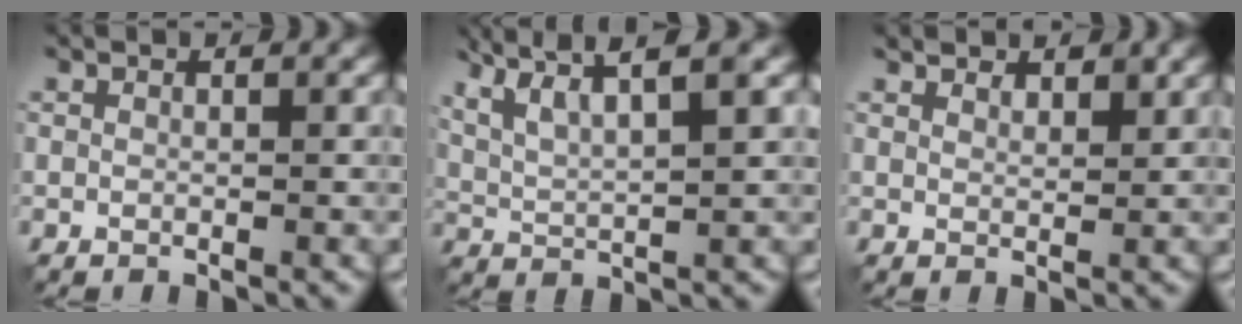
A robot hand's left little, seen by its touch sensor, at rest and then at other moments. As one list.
[{"total": 7.1, "force": [4.7, 1.4, 5.2], "torque": [-0.093, 0.021, 0.069]}, {"total": 2.6, "force": [2.3, 0.9, 1.0], "torque": [-0.013, -0.005, 0.040]}]